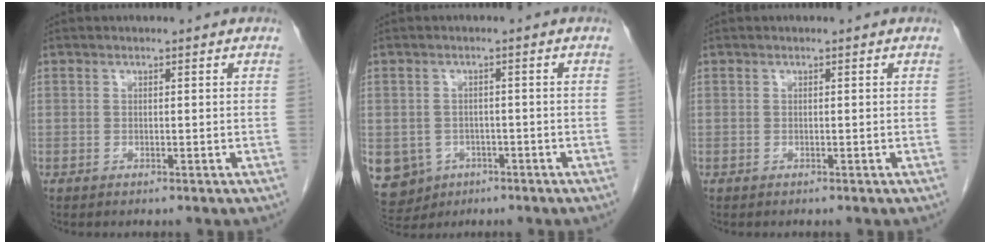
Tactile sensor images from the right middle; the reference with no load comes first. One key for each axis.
{"total": 10.0, "fx": -3.7, "fy": 8.9, "fz": 2.7, "tx": -0.088, "ty": 0.003, "tz": -0.043}
{"total": 0.0}